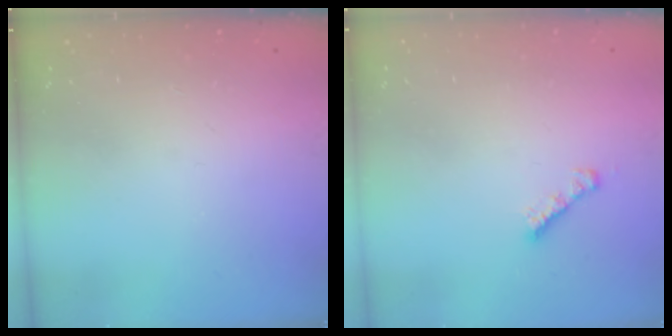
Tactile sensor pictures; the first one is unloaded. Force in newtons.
{"total": 2.3, "press": 2.3, "slide": 0.4}